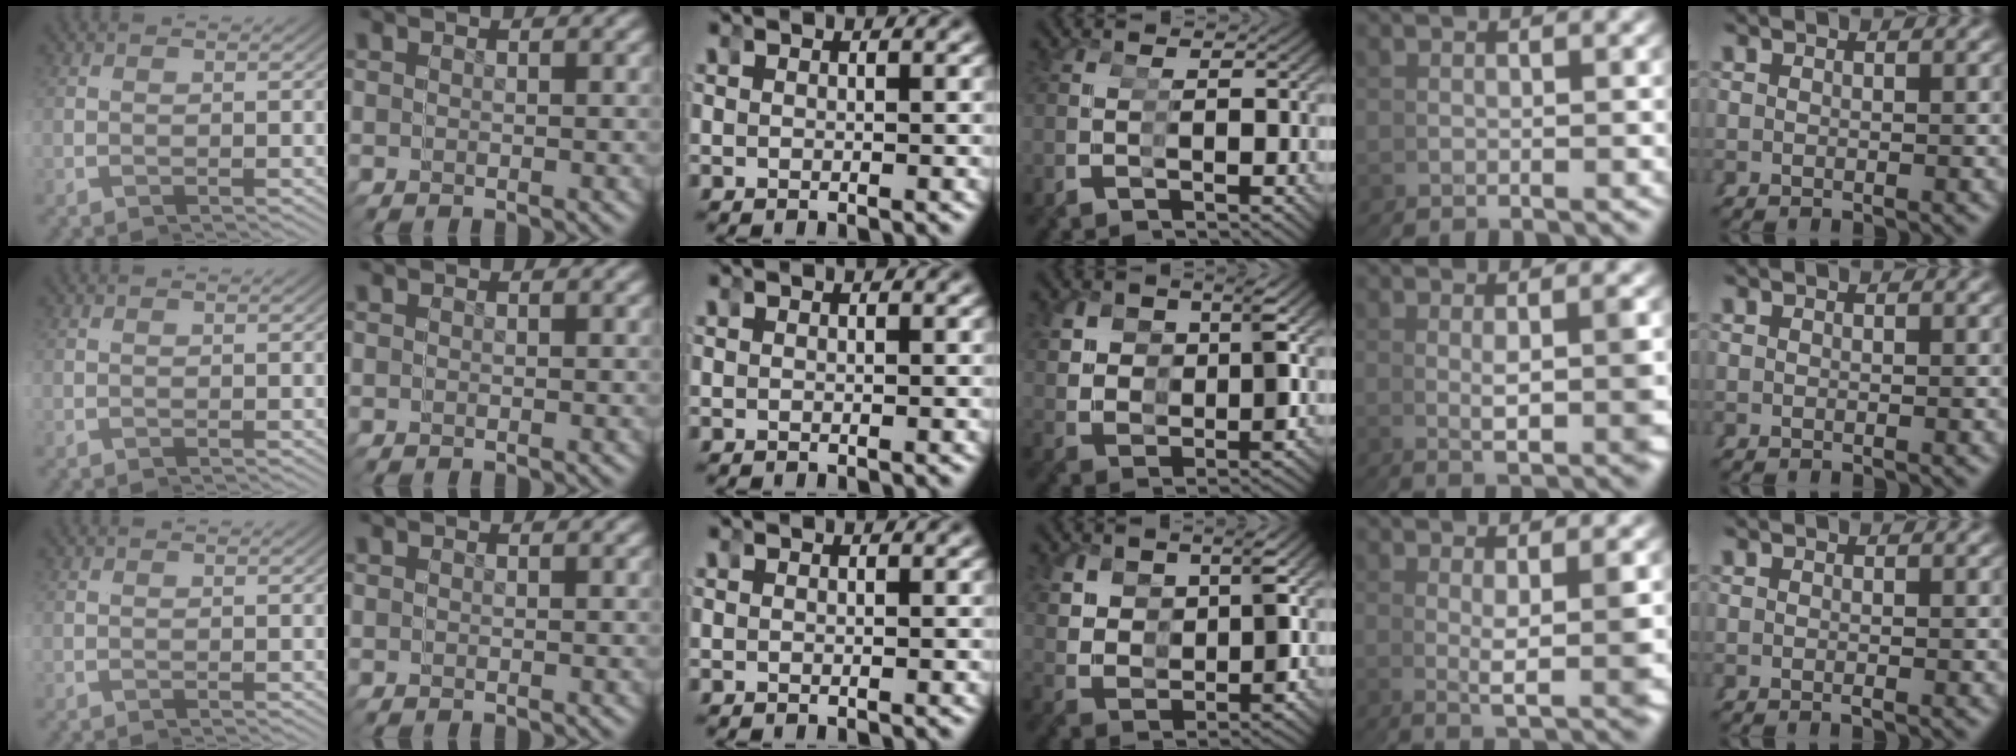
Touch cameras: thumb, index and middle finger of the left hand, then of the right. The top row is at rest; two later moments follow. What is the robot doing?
{"motion": "grasp_and_lifting", "object": "pipette"}